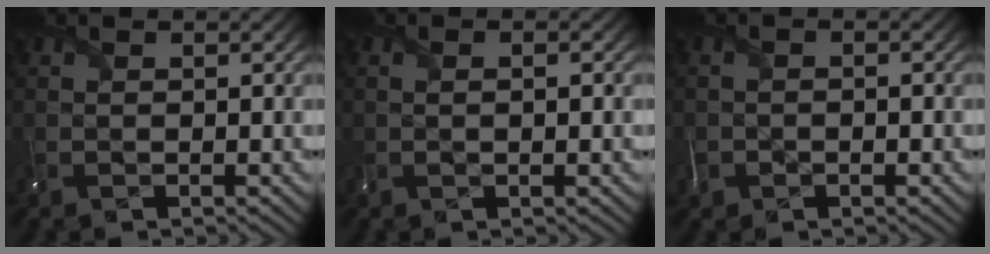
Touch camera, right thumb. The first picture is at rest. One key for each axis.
{"total": 1.6, "fx": -0.5, "fy": 0.4, "fz": 1.5, "tx": -0.021, "ty": -0.004, "tz": -0.004}
{"total": 1.7, "fx": -1.3, "fy": 1.0, "fz": 0.3, "tx": 0.006, "ty": -0.008, "tz": -0.023}